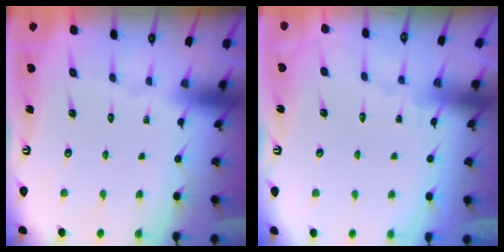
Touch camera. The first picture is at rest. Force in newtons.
{"total": 5.6, "press": 5.6, "slide": 0.5}